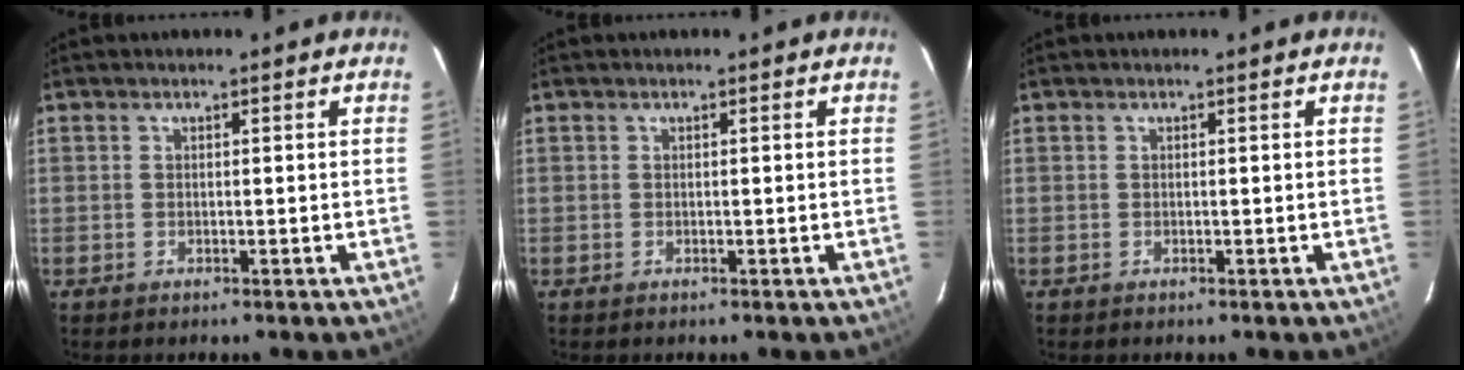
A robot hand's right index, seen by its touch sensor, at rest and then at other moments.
{"total": 0.0}
{"total": 0.0}